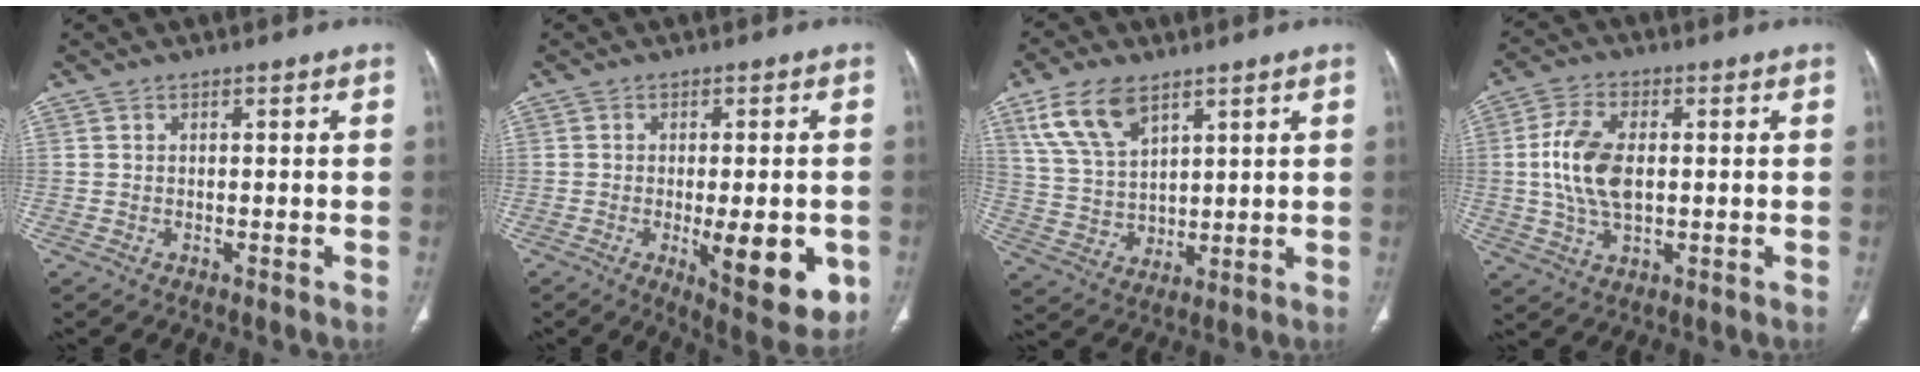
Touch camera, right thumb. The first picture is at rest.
{"total": 12.6, "force": [-3.2, 4.3, 11.4], "torque": [-0.135, -0.020, -0.034]}
{"total": 11.5, "force": [6.6, 6.5, 6.7], "torque": [-0.114, -0.024, 0.139]}
{"total": 10.8, "force": [0.6, 6.0, 9.0], "torque": [-0.184, 0.002, 0.014]}